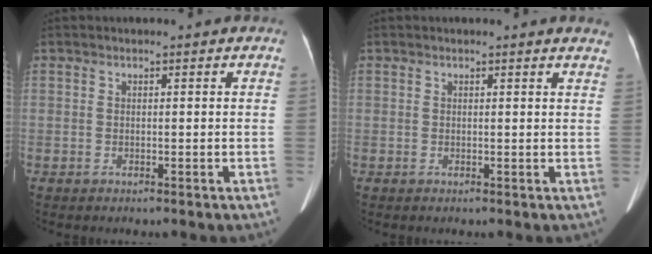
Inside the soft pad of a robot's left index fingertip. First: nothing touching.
{"total": 3.4, "force": [3.3, 0.4, 0.7], "torque": [-0.007, -0.011, 0.012]}